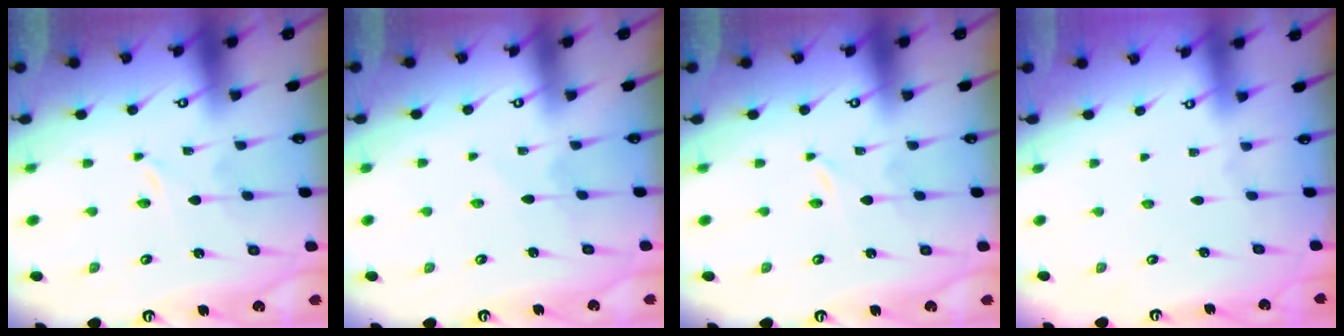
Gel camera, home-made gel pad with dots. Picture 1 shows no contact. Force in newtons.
{"total": 4.2, "press": 4.2, "slide": 0.5}
{"total": 0.0}
{"total": 0.0}